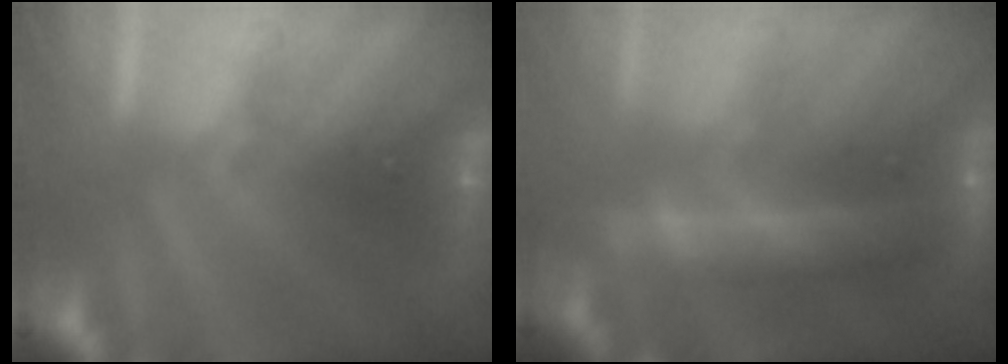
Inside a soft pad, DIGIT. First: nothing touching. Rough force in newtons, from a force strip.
{"total": 6.2}